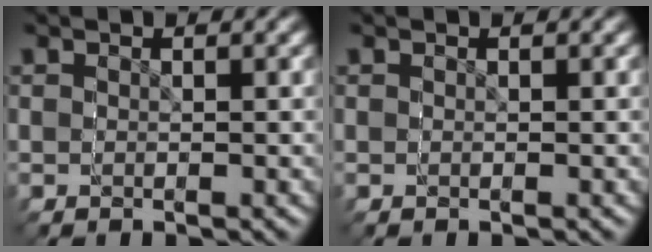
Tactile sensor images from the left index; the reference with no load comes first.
{"total": 0.0}